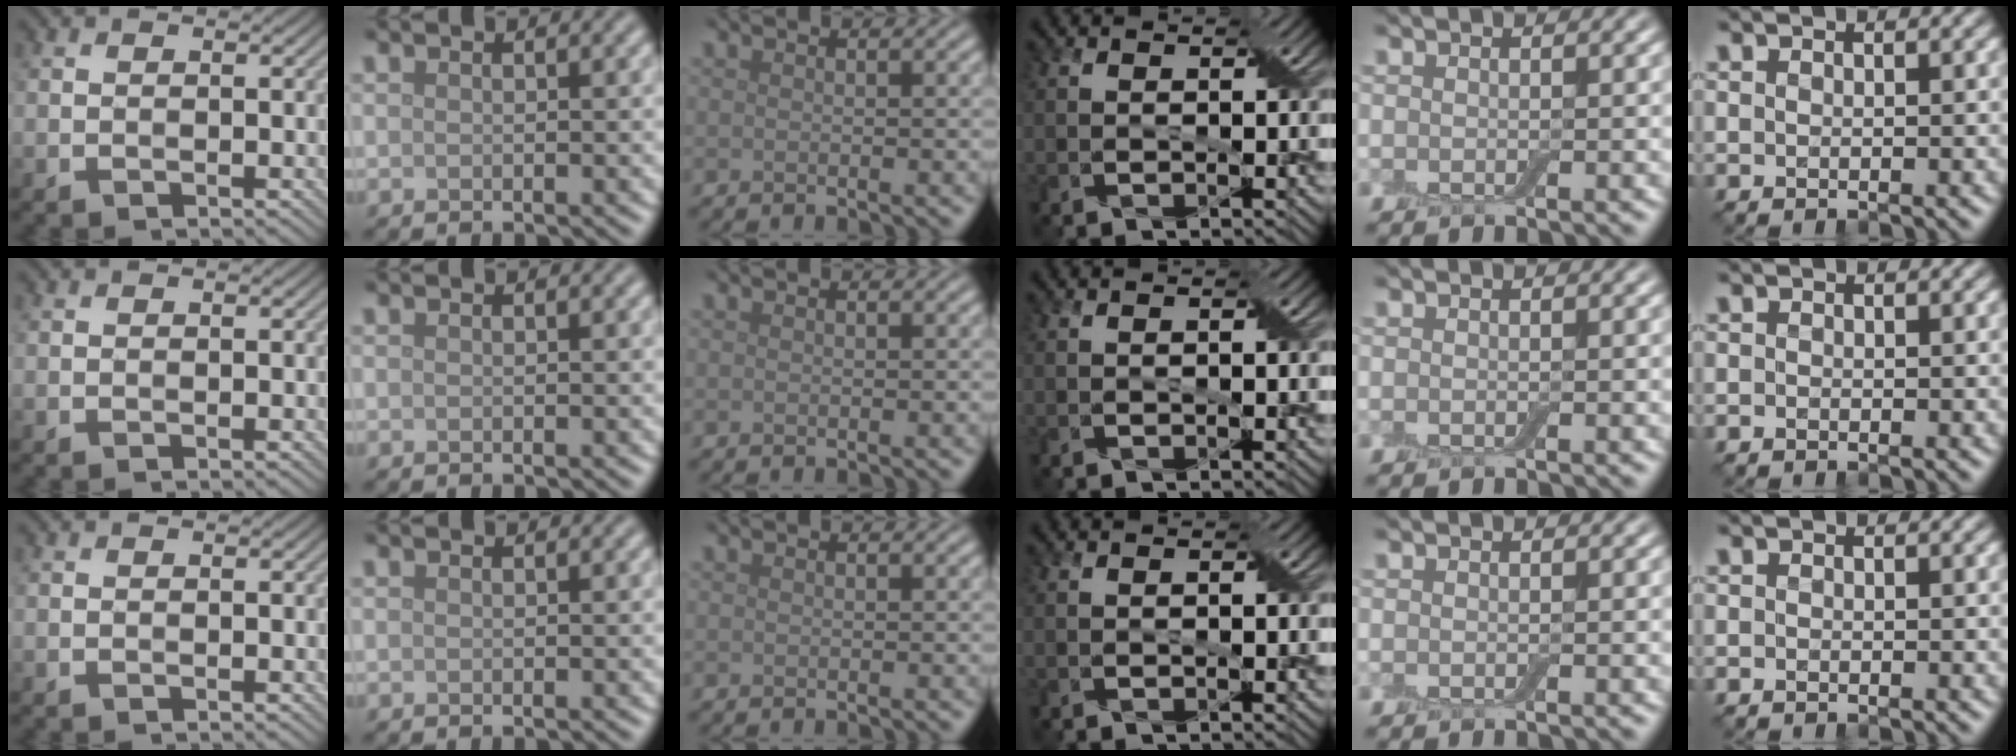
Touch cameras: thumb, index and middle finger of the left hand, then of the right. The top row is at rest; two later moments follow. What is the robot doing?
{"motion": "pour", "object": "bowl"}